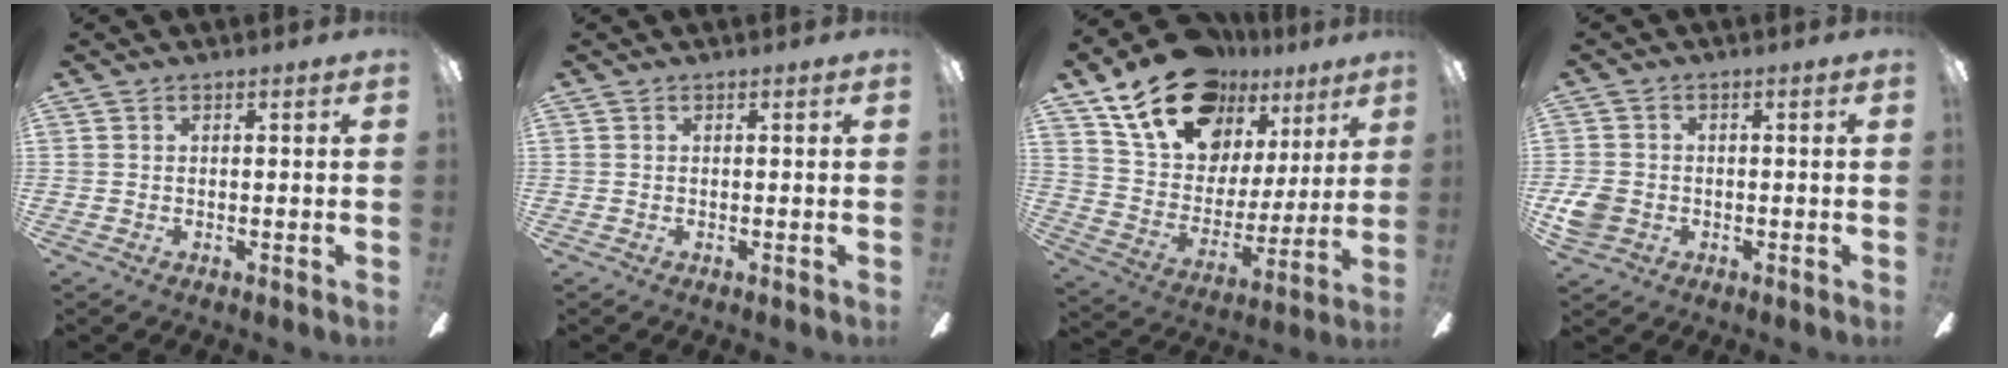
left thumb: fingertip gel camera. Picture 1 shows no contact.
{"total": 0.0}
{"total": 20.6, "force": [14.8, 11.3, 8.8], "torque": [-0.167, -0.086, 0.271]}
{"total": 5.2, "force": [-1.3, 4.4, 2.5], "torque": [-0.052, 0.007, -0.025]}